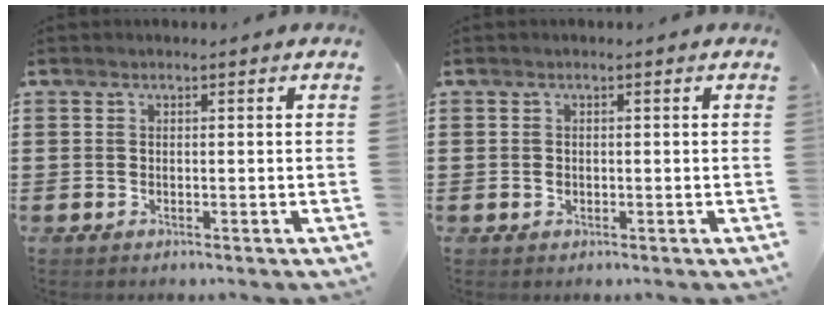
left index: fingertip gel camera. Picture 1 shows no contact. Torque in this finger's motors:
{"motor_torque": [0.18, 0.14, 0.05, 0.01]}